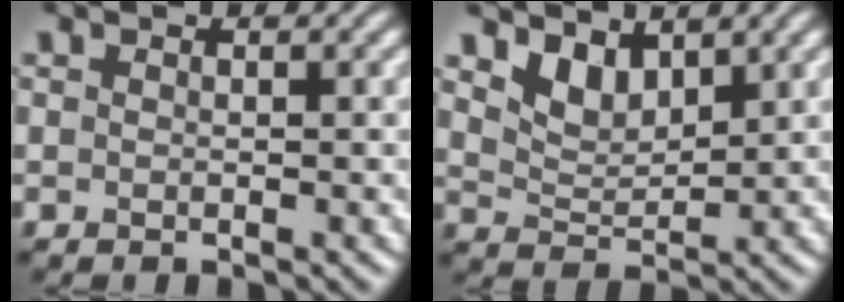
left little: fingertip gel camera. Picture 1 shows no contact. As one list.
[{"total": 3.0, "force": [2.2, 1.5, 1.3], "torque": [-0.035, -0.011, 0.042]}]